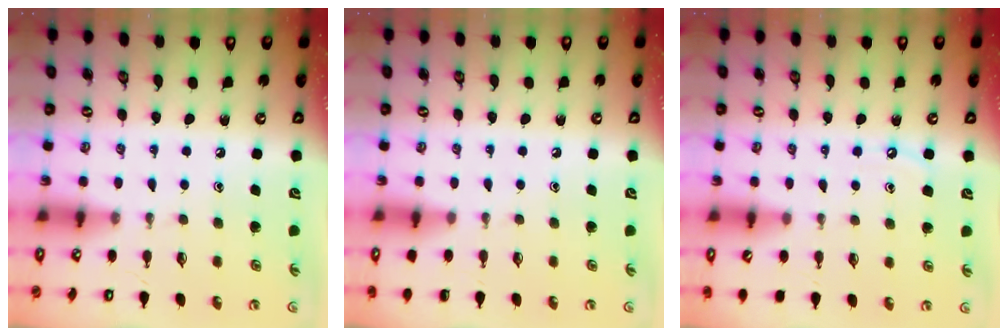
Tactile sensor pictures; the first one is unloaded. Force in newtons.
{"total": 0.0}
{"total": 4.8, "press": 4.7, "slide": 0.7}